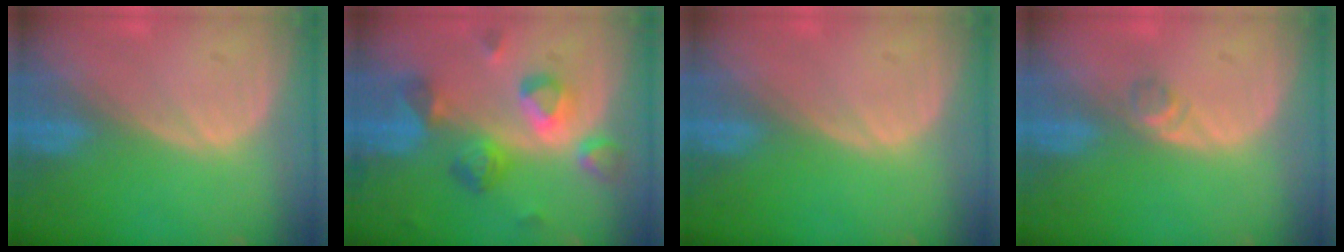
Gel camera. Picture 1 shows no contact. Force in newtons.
{"total": 8.7, "press": 8.0, "slide": 3.5}
{"total": 0.0}
{"total": 1.6, "press": 1.4, "slide": 0.8}